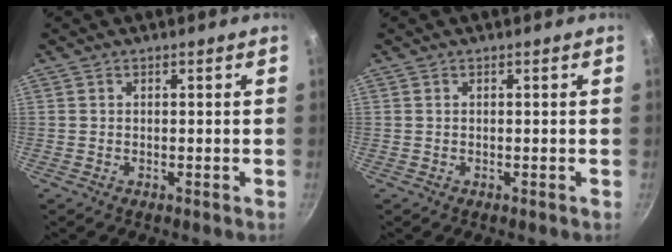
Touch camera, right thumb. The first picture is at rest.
{"total": 0.0}